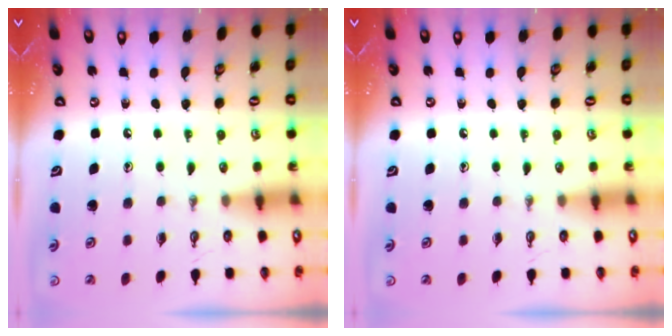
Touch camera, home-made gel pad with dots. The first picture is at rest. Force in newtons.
{"total": 0.0}